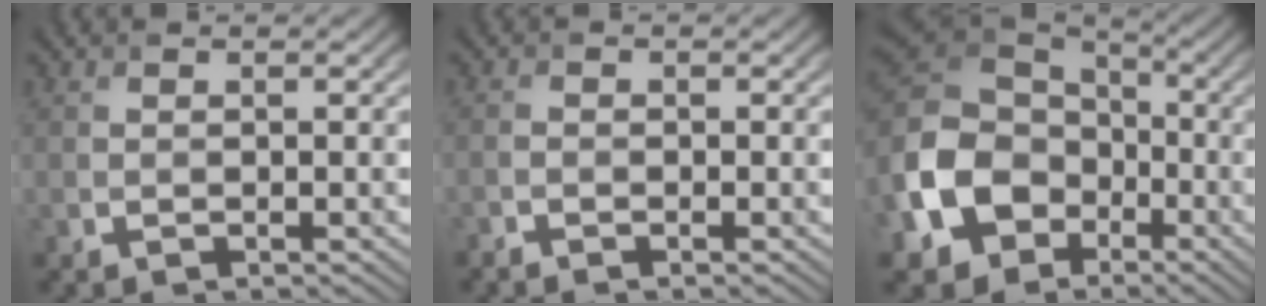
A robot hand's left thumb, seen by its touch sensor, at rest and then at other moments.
{"total": 1.2, "force": [-1.1, 0.4, 0.4], "torque": [-0.006, 0.002, -0.026]}
{"total": 16.7, "force": [-5.5, 12.9, 9.0], "torque": [-0.253, -0.034, -0.116]}